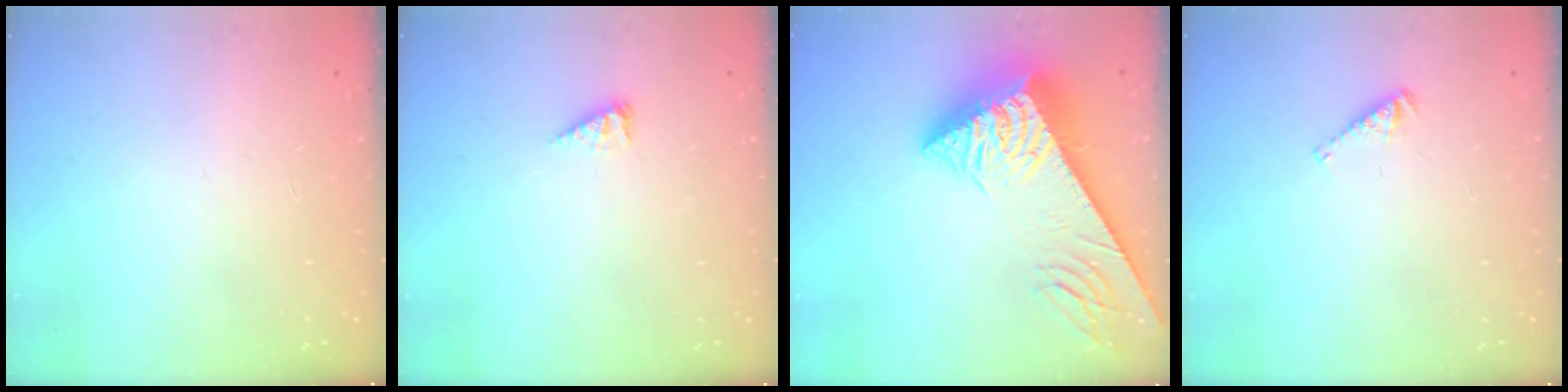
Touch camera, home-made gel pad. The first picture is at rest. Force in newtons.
{"total": 2.8, "press": 2.8, "slide": 0.4}
{"total": 13.5, "press": 13.5, "slide": 1.6}
{"total": 4.0, "press": 4.0, "slide": 0.2}